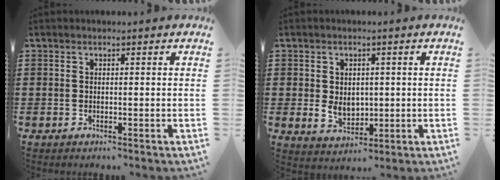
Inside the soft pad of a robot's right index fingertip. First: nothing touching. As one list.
[{"total": 4.1, "force": [0.2, 3.2, 2.5], "torque": [-0.048, 0.006, 0.001]}]